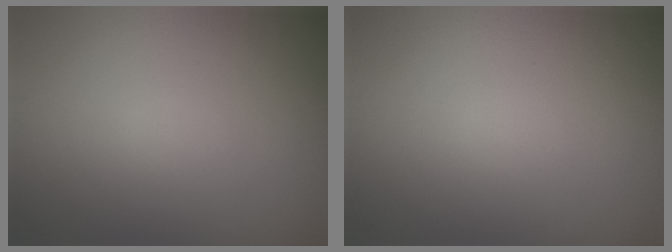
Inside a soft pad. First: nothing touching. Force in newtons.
{"total": 0.0}